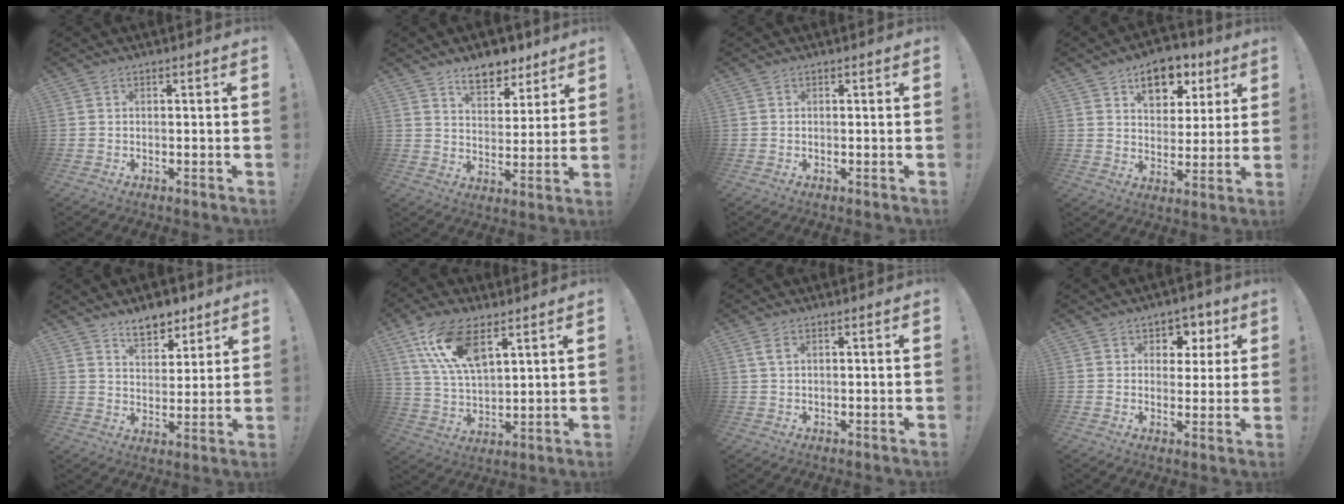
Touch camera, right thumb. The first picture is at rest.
{"total": 10.3, "force": [7.5, 5.7, 4.3], "torque": [-0.054, -0.047, 0.138]}
{"total": 0.0}
{"total": 11.4, "force": [6.5, 7.3, 5.8], "torque": [-0.074, -0.033, 0.118]}
{"total": 9.3, "force": [6.9, 5.0, 3.6], "torque": [-0.046, -0.041, 0.128]}
{"total": 15.4, "force": [8.3, 6.8, 11.0], "torque": [-0.224, -0.025, 0.151]}
{"total": 2.6, "force": [1.2, 1.1, 2.0], "torque": [-0.040, 0.001, 0.021]}
{"total": 6.1, "force": [2.4, 5.5, 1.2], "torque": [-0.005, -0.016, 0.046]}